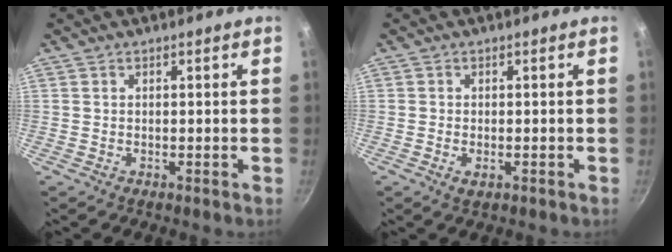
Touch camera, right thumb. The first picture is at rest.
{"total": 2.0, "force": [-0.7, 1.1, 1.6], "torque": [-0.027, -0.003, -0.011]}